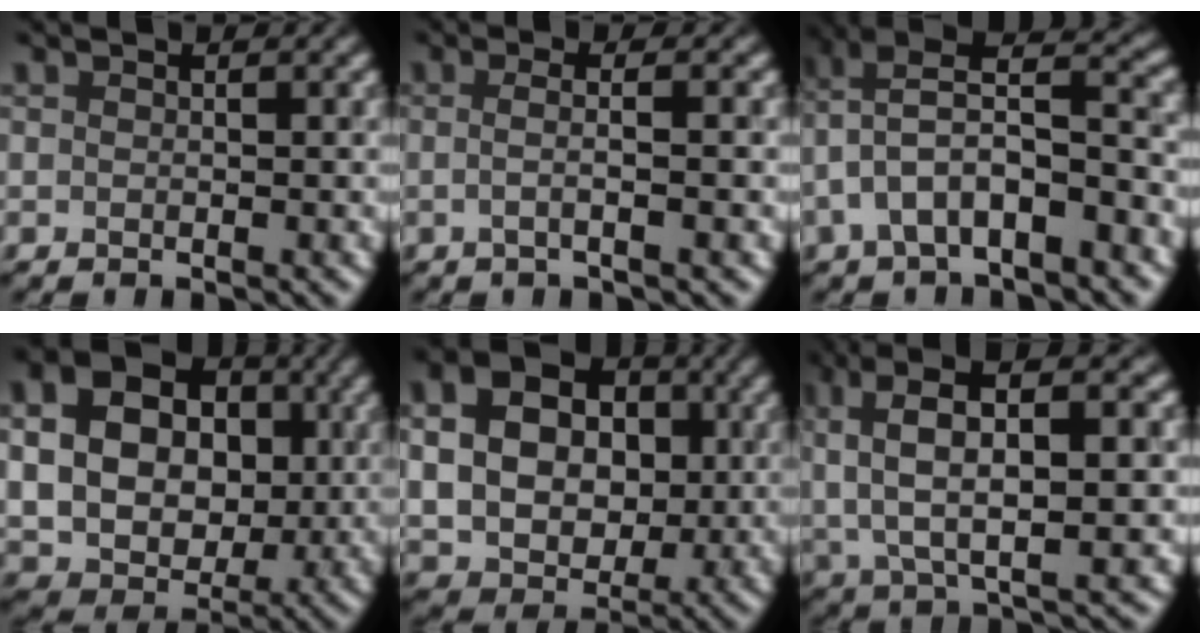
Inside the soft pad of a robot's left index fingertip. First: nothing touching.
{"total": 3.1, "force": [0.0, 1.2, 2.9], "torque": [-0.032, -0.003, -0.020]}
{"total": 7.5, "force": [-1.6, 3.5, 6.5], "torque": [-0.122, 0.022, -0.033]}
{"total": 14.1, "force": [2.2, 11.1, 8.3], "torque": [-0.168, 0.027, 0.046]}
{"total": 10.9, "force": [1.6, 8.4, 6.8], "torque": [-0.139, 0.013, 0.031]}
{"total": 10.4, "force": [3.1, 4.1, 9.0], "torque": [-0.178, 0.017, 0.054]}